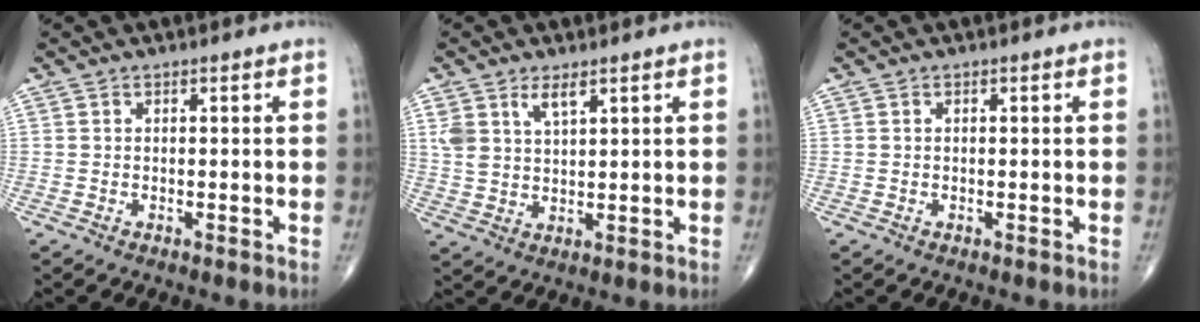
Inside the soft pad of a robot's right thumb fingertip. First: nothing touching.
{"total": 5.2, "force": [3.0, 2.3, 3.6], "torque": [-0.068, -0.013, 0.064]}
{"total": 0.0}